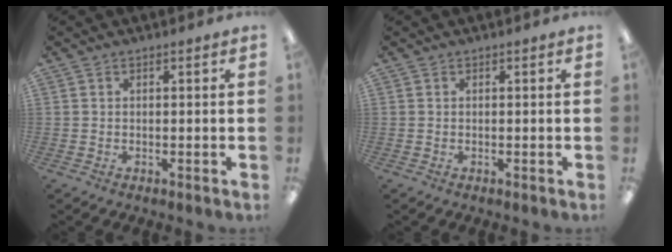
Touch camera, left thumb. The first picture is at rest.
{"total": 0.0}